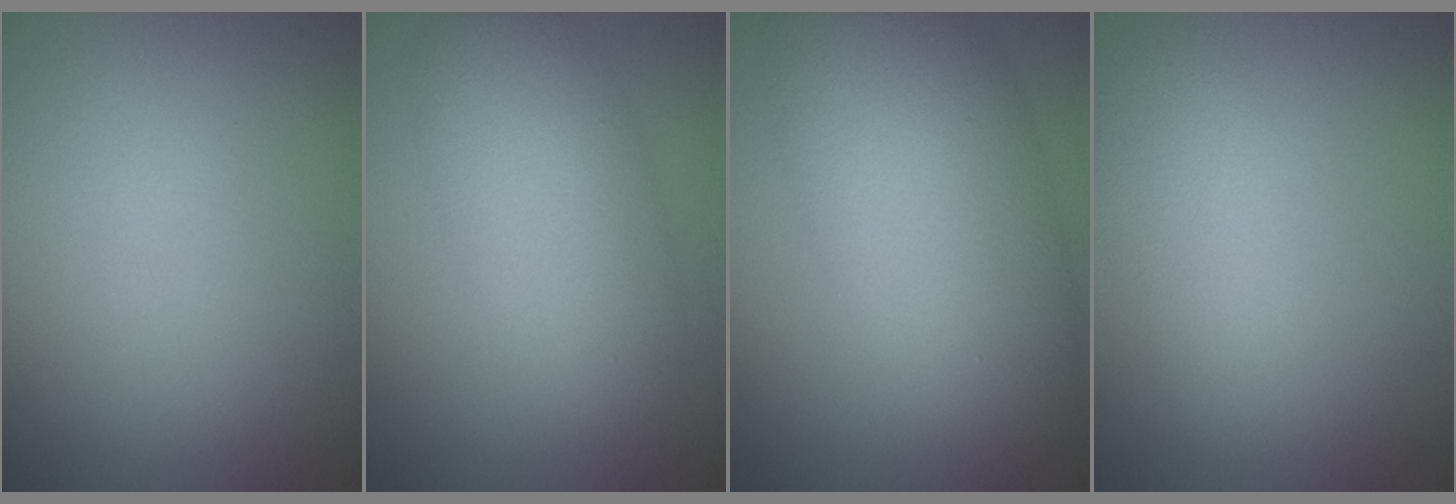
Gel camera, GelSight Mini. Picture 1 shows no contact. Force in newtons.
{"total": 5.4, "press": 5.4, "slide": 0.1}
{"total": 9.7, "press": 9.7, "slide": 0.3}
{"total": 3.5, "press": 3.5, "slide": 0.1}